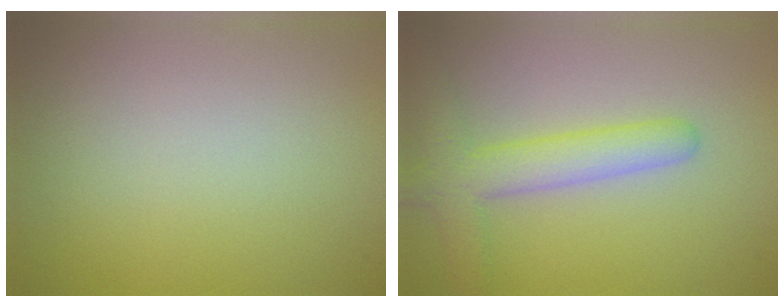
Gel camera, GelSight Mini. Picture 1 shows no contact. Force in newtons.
{"total": 4.4, "press": 4.4, "slide": 0.2}